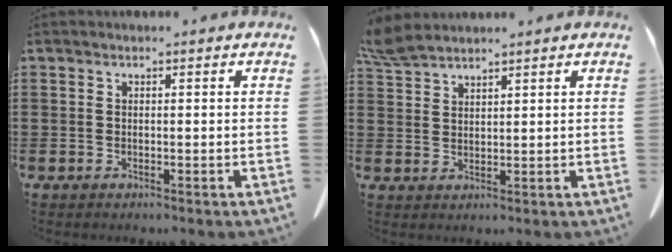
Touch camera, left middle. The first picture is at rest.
{"total": 4.0, "force": [3.6, 0.7, 1.6], "torque": [-0.043, -0.006, 0.068]}